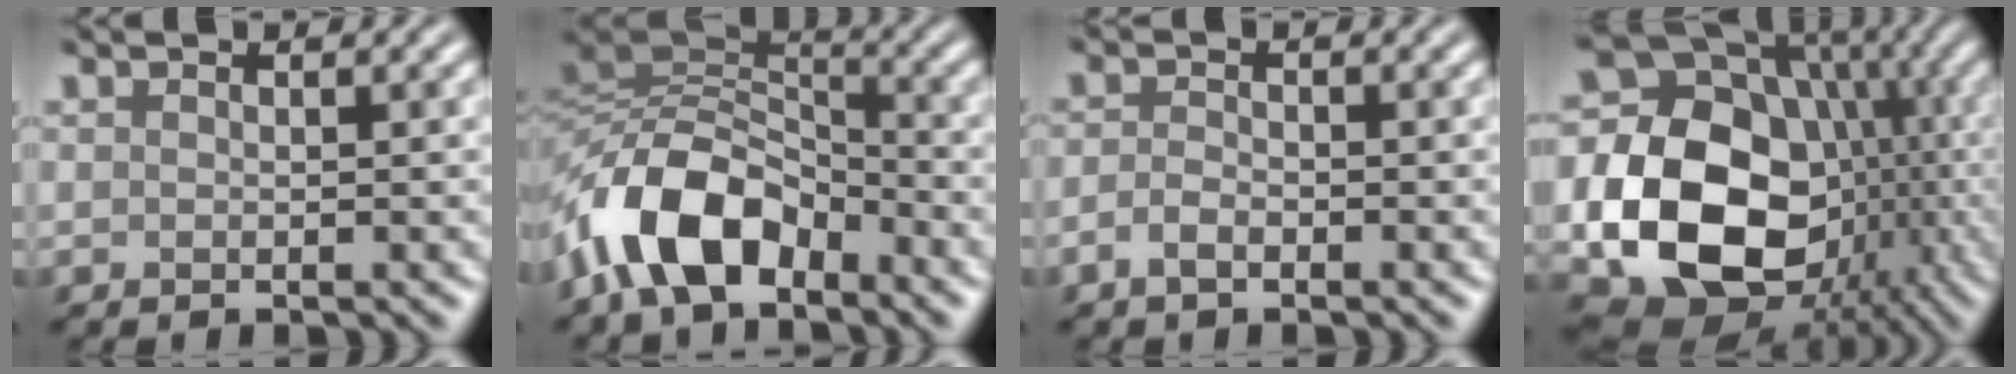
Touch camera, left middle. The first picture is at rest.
{"total": 9.4, "force": [-4.9, 4.9, 6.3], "torque": [-0.126, 0.011, -0.102]}
{"total": 1.4, "force": [-0.8, 0.5, 1.0], "torque": [-0.022, 0.004, -0.020]}
{"total": 20.5, "force": [-3.1, 16.9, 11.1], "torque": [-0.196, -0.029, -0.061]}